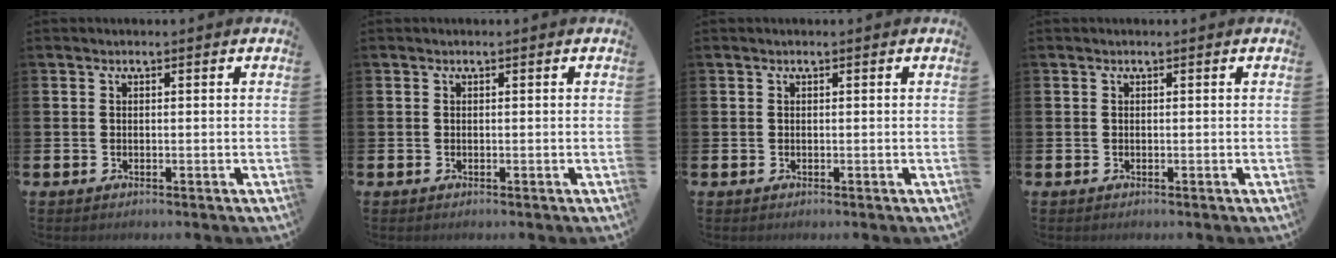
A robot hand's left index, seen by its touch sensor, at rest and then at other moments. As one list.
[{"total": 0.0}, {"total": 0.0}, {"total": 0.0}]